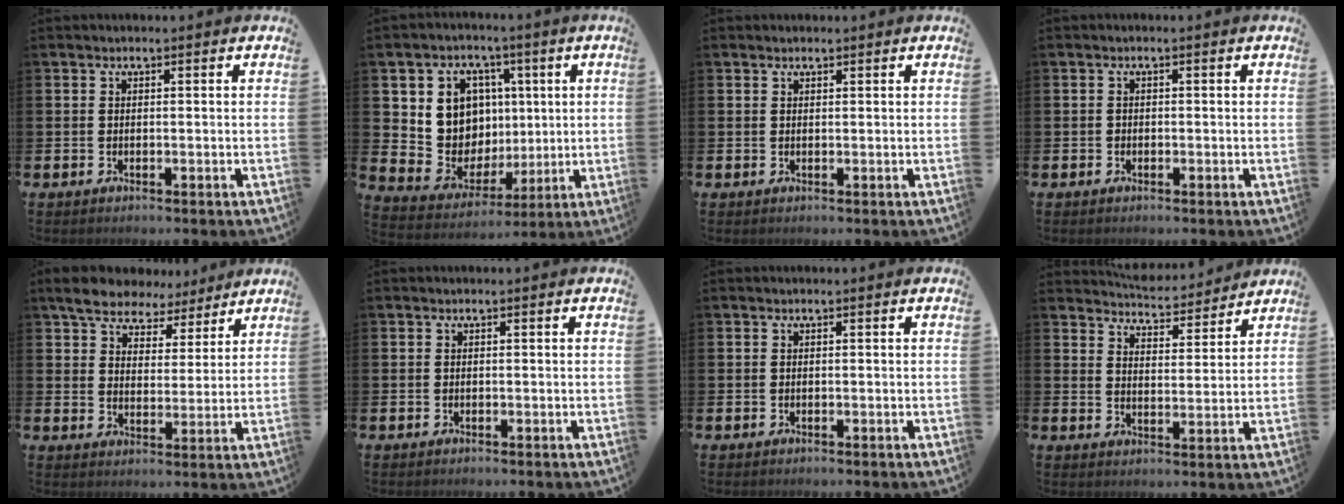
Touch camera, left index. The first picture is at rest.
{"total": 8.6, "force": [3.1, 7.7, 2.2], "torque": [-0.098, -0.024, 0.062]}
{"total": 0.8, "force": [0.7, 0.3, 0.1], "torque": [0.006, -0.002, 0.011]}
{"total": 0.6, "force": [-0.3, 0.5, 0.1], "torque": [-0.011, 0.007, -0.006]}
{"total": 6.9, "force": [6.2, 2.7, 1.6], "torque": [-0.052, -0.032, 0.108]}
{"total": 0.0}
{"total": 0.0}
{"total": 5.1, "force": [5.0, 0.7, -0.1], "torque": [-0.010, -0.043, 0.087]}